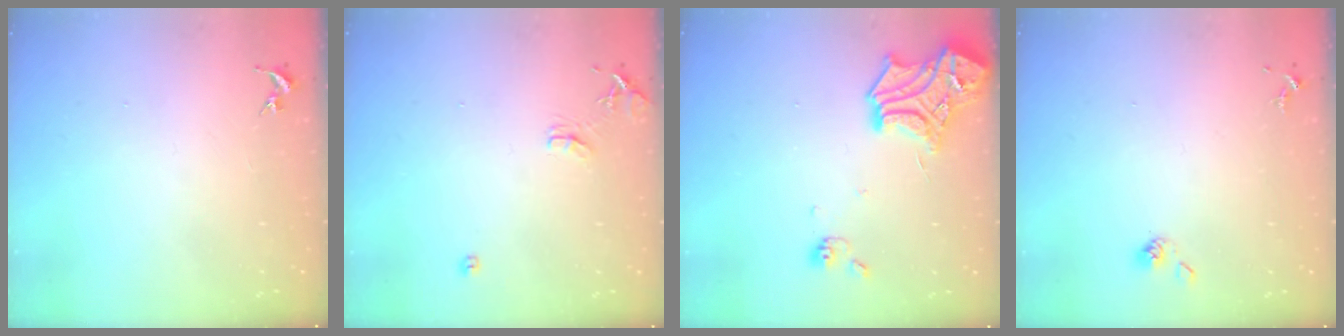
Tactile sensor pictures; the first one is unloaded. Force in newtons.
{"total": 8.6, "press": 8.6, "slide": 0.8}
{"total": 16.2, "press": 16.2, "slide": 1.5}
{"total": 3.8, "press": 3.7, "slide": 0.8}